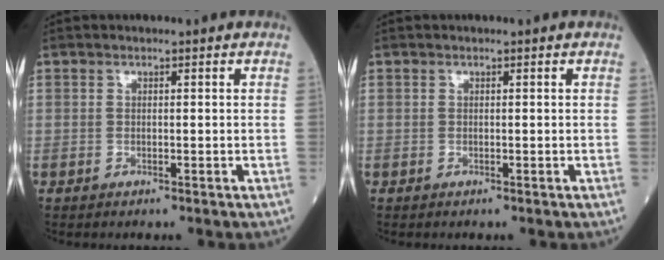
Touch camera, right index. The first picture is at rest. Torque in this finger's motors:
{"motor_torque": [-0.02, 0.06, -0.10, -0.01]}